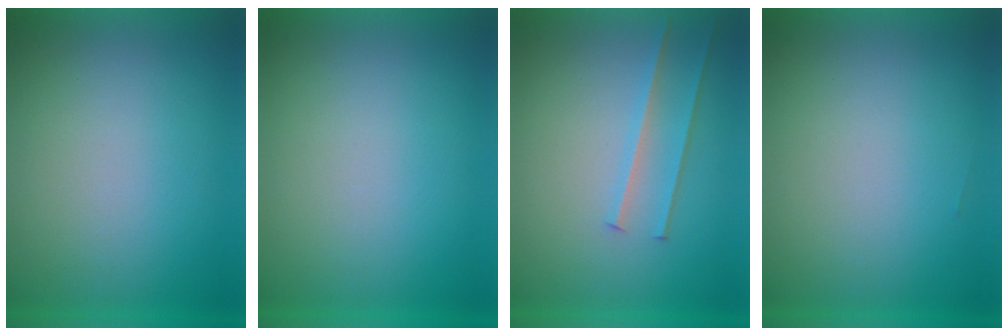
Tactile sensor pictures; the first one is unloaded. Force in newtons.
{"total": 0.0}
{"total": 2.0}
{"total": 1.2}